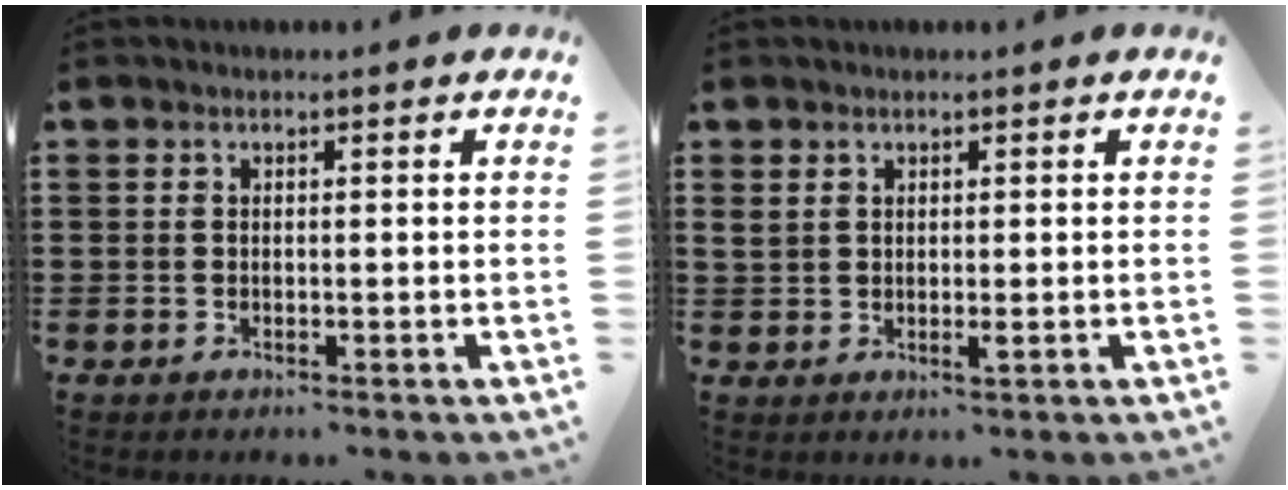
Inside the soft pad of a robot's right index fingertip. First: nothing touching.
{"total": 1.7, "force": [0.7, 0.9, 1.2], "torque": [-0.025, 0.000, 0.014]}